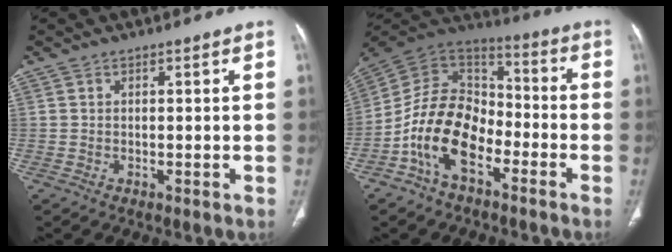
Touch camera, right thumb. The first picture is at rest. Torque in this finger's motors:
{"motor_torque": [0.06, 0.81, 1.96, -0.81, 0.20]}